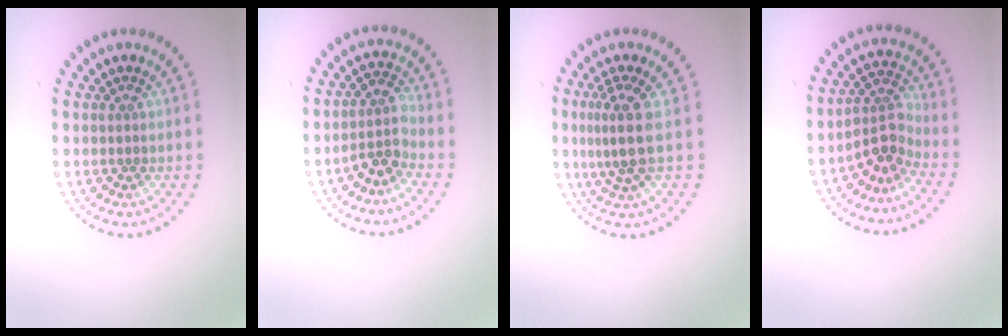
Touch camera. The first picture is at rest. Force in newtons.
{"total": 2.6, "press": 2.0, "slide": 1.7}
{"total": 3.1, "press": 2.3, "slide": 2.1}
{"total": 2.9, "press": 2.3, "slide": 1.9}